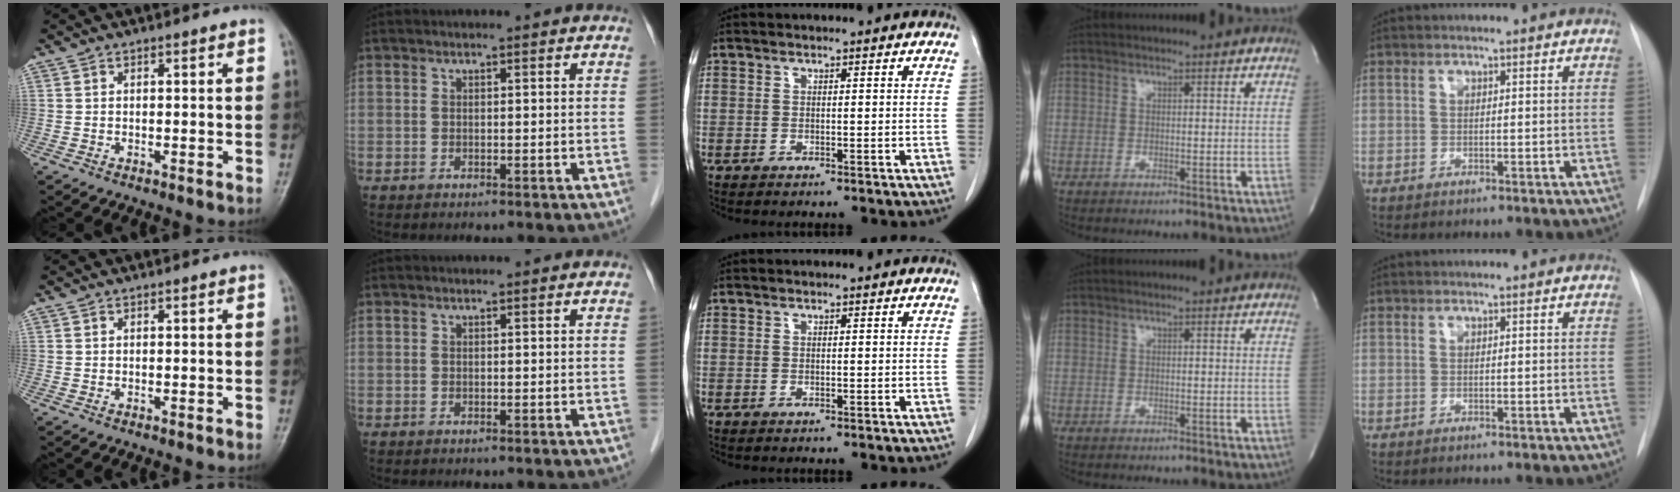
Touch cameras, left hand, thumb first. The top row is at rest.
{}